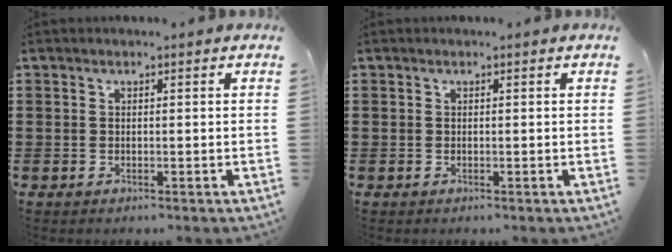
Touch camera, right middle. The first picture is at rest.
{"total": 0.0}